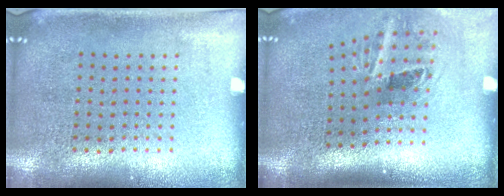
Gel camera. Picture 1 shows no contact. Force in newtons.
{"total": 2.0, "press": 1.2, "slide": 1.6}